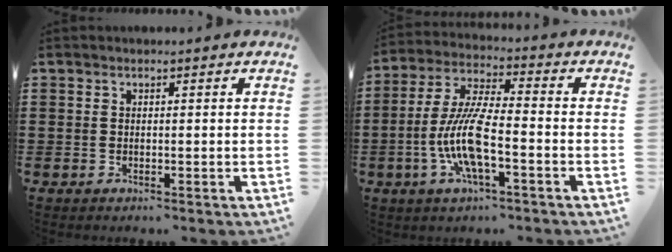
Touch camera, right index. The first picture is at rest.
{"total": 9.8, "force": [-3.2, 2.2, 9.0], "torque": [-0.210, -0.016, -0.070]}